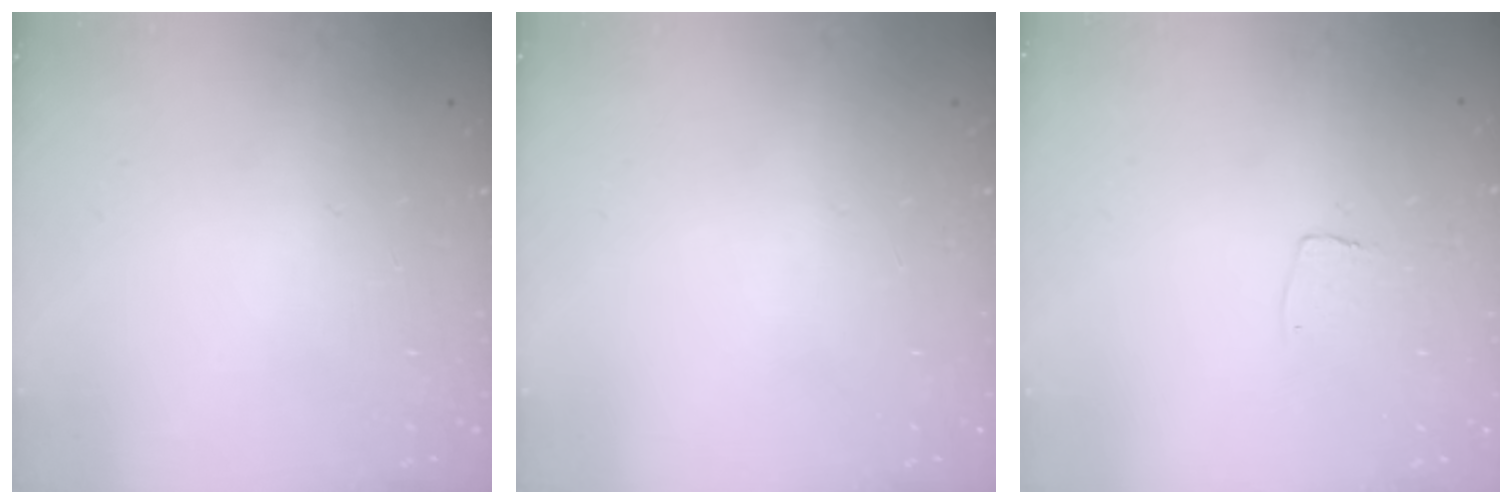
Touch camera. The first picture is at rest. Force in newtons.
{"total": 0.0}
{"total": 2.6, "press": 2.6, "slide": 0.1}